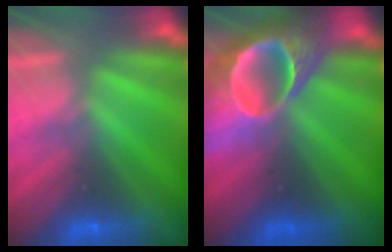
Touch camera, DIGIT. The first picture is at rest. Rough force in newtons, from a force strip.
{"total": 8.7}